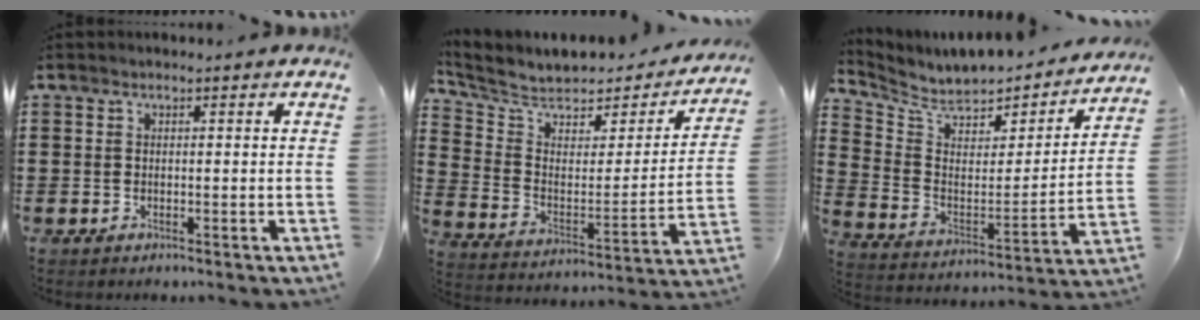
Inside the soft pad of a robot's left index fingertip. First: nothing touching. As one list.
[{"total": 6.1, "force": [5.1, 2.5, 2.3], "torque": [-0.068, -0.041, 0.083]}, {"total": 5.8, "force": [5.2, 2.0, 1.4], "torque": [-0.061, -0.046, 0.087]}]